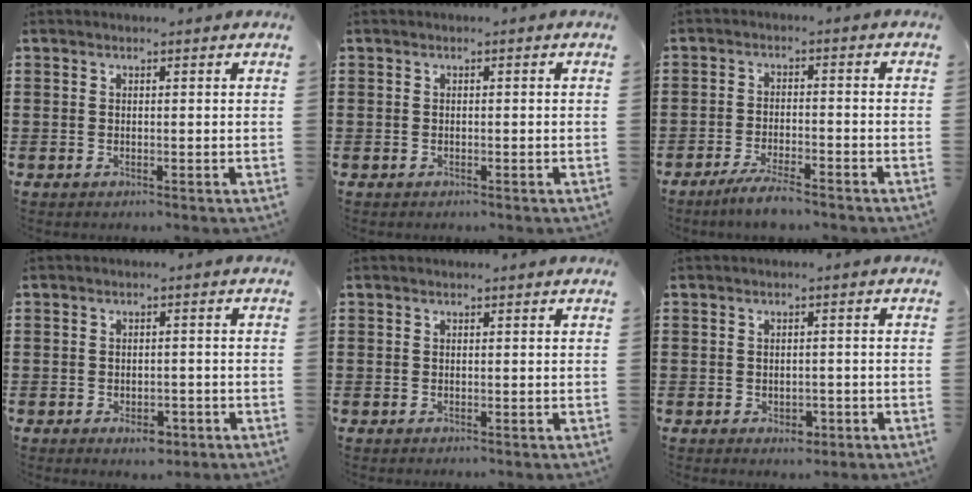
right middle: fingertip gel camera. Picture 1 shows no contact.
{"total": 0.0}
{"total": 4.3, "force": [-3.7, 0.4, 2.2], "torque": [-0.050, -0.005, -0.072]}
{"total": 2.6, "force": [-1.5, 1.5, 1.6], "torque": [-0.027, 0.002, -0.028]}
{"total": 0.0}
{"total": 1.7, "force": [-0.6, 1.4, 0.9], "torque": [-0.011, -0.002, -0.015]}